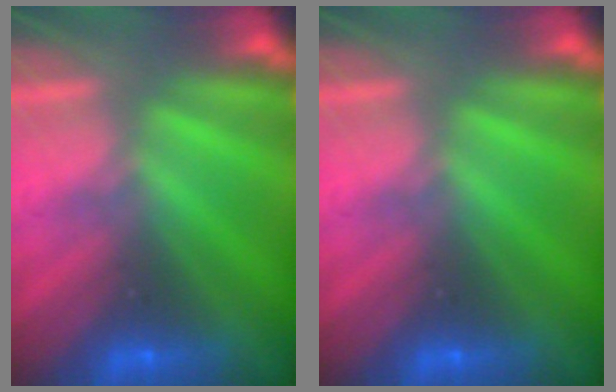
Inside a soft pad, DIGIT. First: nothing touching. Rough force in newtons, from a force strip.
{"total": 0.0}